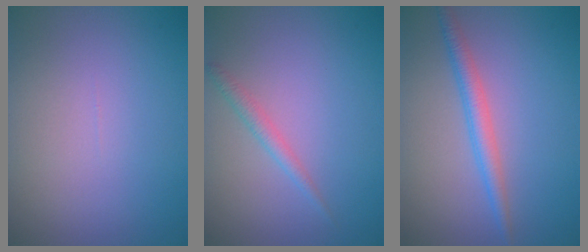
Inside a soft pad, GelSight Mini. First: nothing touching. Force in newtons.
{"total": 1.2, "press": 1.2, "slide": 0.0}
{"total": 2.5, "press": 2.5, "slide": 0.1}